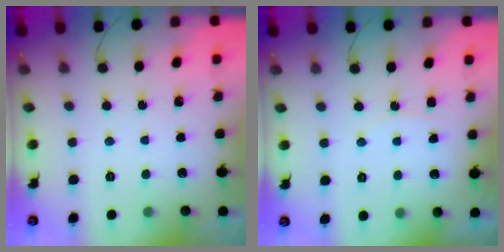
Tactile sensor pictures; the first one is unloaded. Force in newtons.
{"total": 4.5, "press": 4.4, "slide": 0.4}